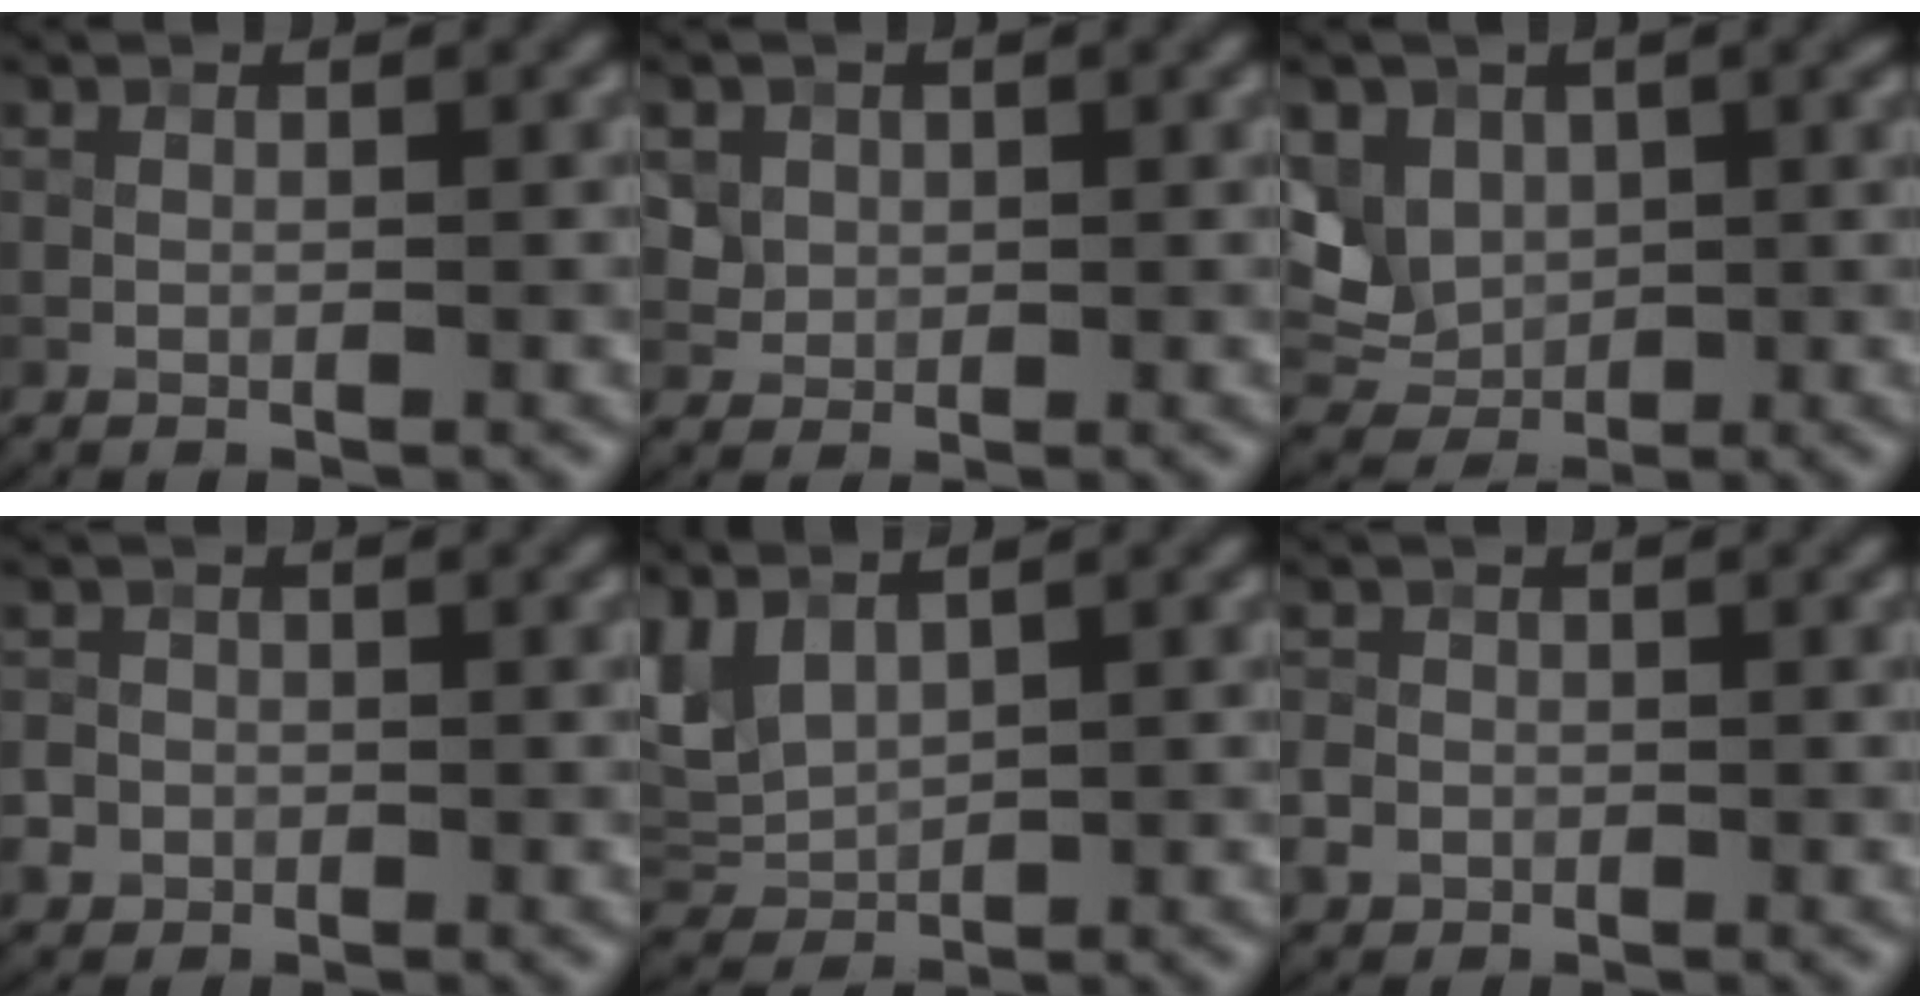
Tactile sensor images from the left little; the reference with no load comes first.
{"total": 4.4, "force": [2.0, 3.6, 1.7], "torque": [-0.039, 0.007, 0.032]}
{"total": 6.5, "force": [1.3, 5.4, 3.3], "torque": [-0.067, 0.016, 0.010]}
{"total": 3.4, "force": [-1.7, 3.0, 0.7], "torque": [0.006, -0.002, -0.036]}
{"total": 3.4, "force": [1.8, 2.1, 2.0], "torque": [-0.048, 0.002, 0.040]}
{"total": 2.5, "force": [-1.0, 2.1, 0.8], "torque": [-0.008, -0.005, -0.018]}